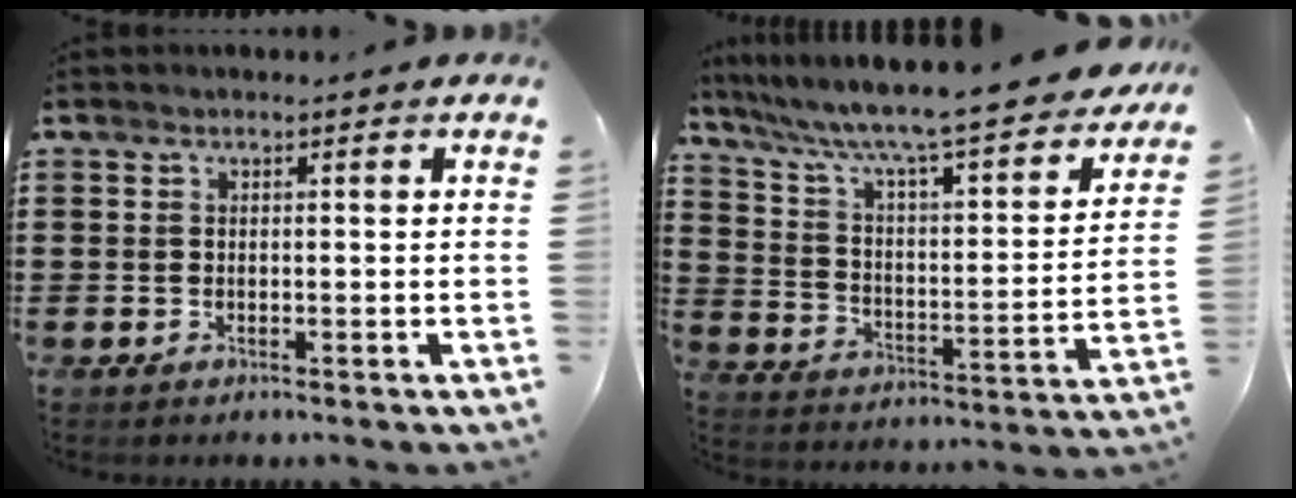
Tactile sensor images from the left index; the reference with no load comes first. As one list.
[{"total": 7.9, "force": [6.7, 0.0, 4.1], "torque": [-0.110, -0.057, 0.104]}]